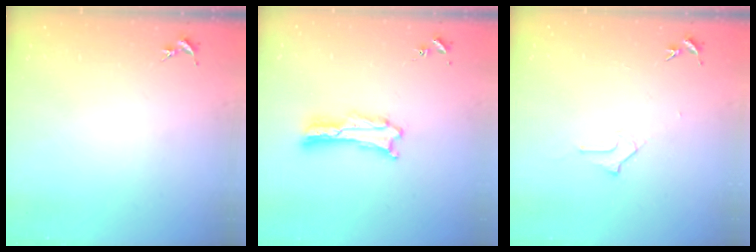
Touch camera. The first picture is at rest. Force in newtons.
{"total": 1.4, "press": 1.4, "slide": 0.0}
{"total": 1.6, "press": 1.6, "slide": 0.1}